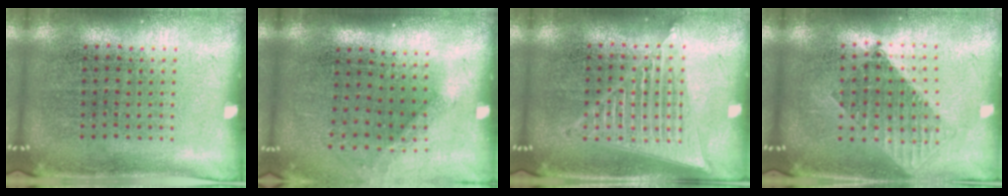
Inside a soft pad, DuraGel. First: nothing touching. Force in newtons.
{"total": 1.2, "press": 0.9, "slide": 0.8}
{"total": 1.9, "press": 1.9, "slide": 0.1}
{"total": 1.6, "press": 1.3, "slide": 1.0}